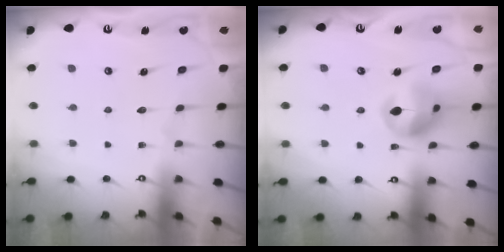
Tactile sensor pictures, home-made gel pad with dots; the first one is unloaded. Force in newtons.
{"total": 13.3, "press": 13.2, "slide": 1.4}